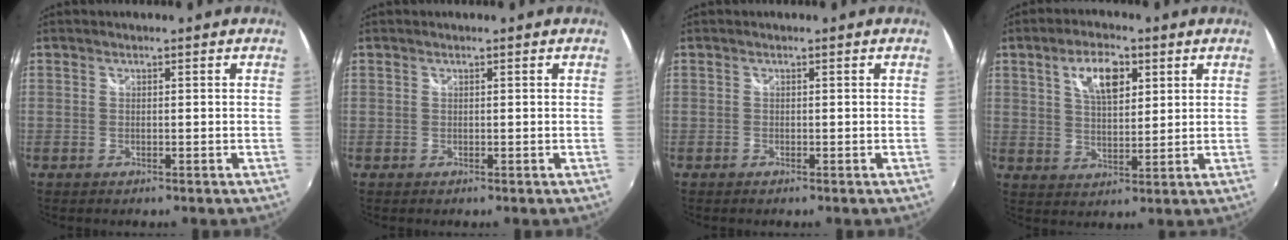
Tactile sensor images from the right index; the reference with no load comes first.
{"total": 0.0}
{"total": 0.0}
{"total": 8.3, "force": [3.6, 3.8, 6.4], "torque": [-0.113, 0.015, 0.065]}